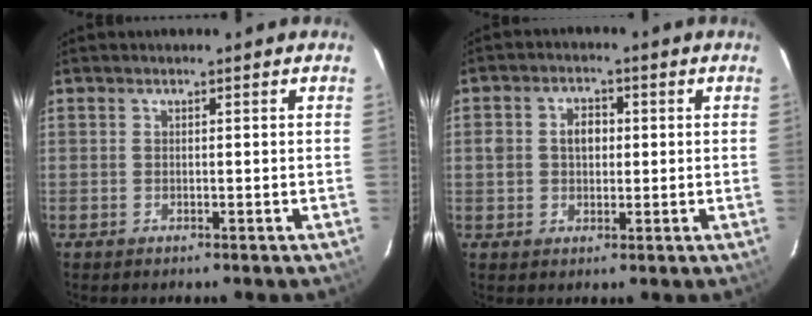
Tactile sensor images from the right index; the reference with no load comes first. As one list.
[{"total": 4.5, "force": [0.4, 3.4, 2.9], "torque": [-0.049, 0.013, 0.007]}]